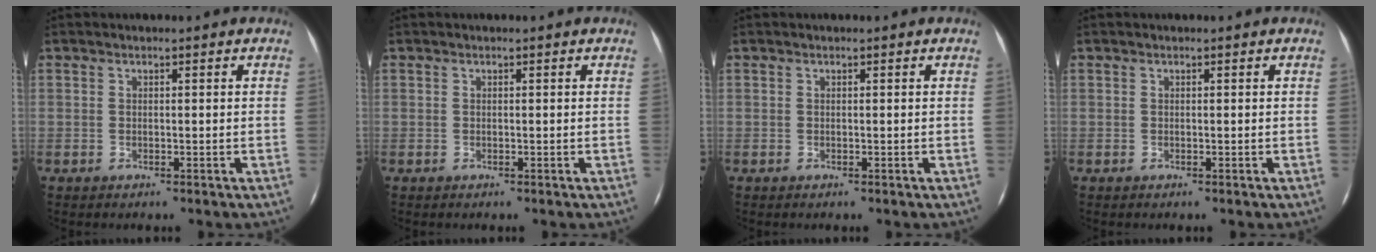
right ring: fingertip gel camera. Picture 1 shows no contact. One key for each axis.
{"total": 0.0}
{"total": 0.0}
{"total": 0.0}